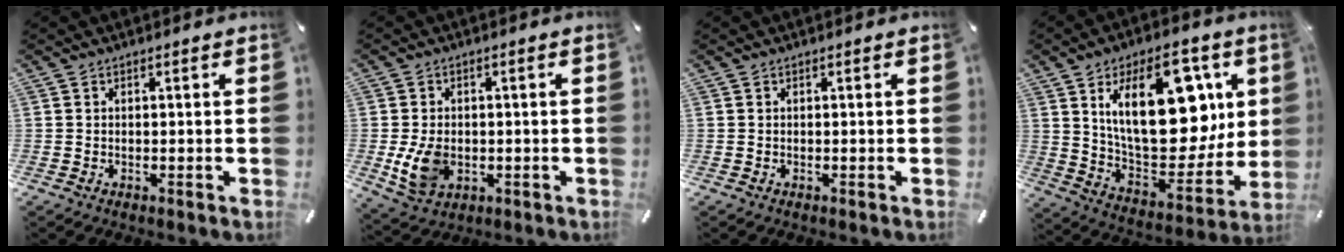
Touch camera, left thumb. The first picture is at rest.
{"total": 7.9, "force": [-1.1, 5.9, 5.1], "torque": [-0.109, -0.005, -0.021]}
{"total": 0.0}
{"total": 24.4, "force": [8.6, 13.0, 18.7], "torque": [-0.307, -0.043, 0.140]}